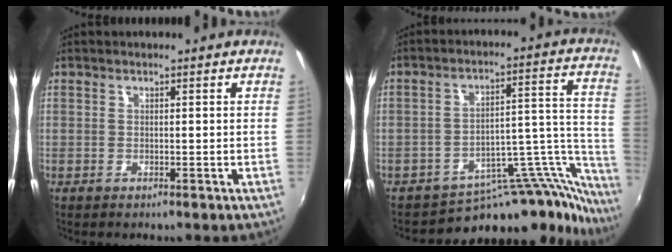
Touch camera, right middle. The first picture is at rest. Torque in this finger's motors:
{"motor_torque": [0.70, -1.44, -0.40, -0.03]}